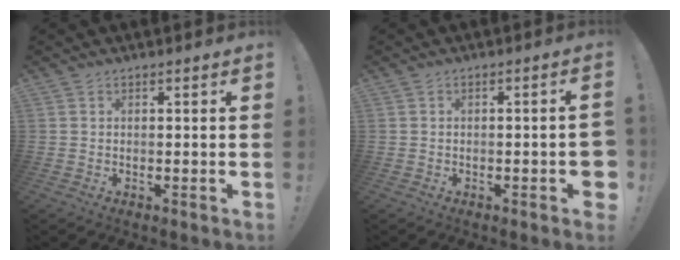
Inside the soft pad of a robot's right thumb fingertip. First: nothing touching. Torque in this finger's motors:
{"motor_torque": [0.89, 0.75, 0.58, -0.55, 0.16]}